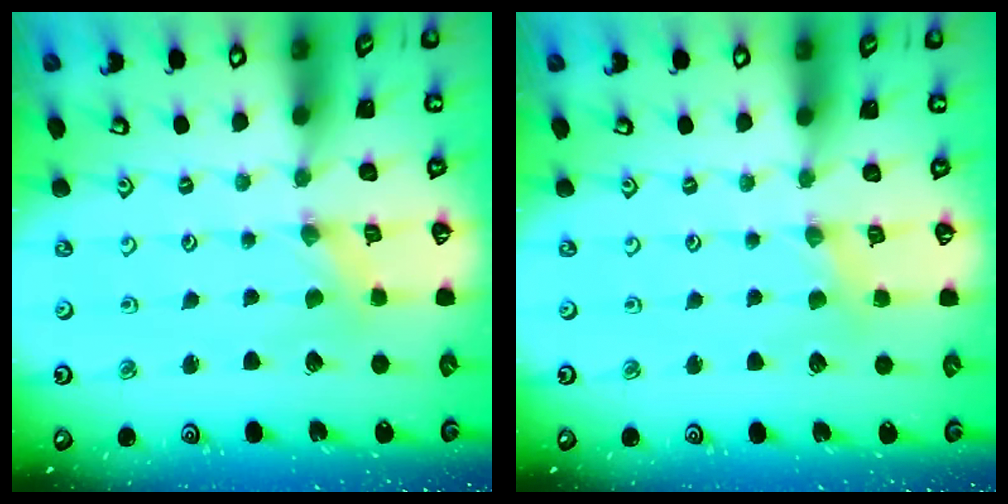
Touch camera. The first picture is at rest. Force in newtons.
{"total": 2.2, "press": 2.1, "slide": 0.5}